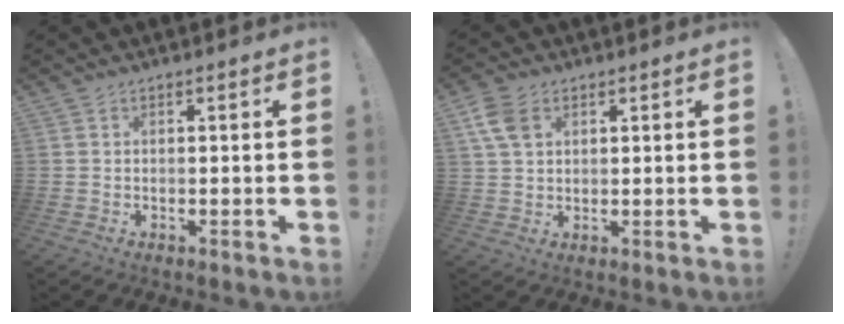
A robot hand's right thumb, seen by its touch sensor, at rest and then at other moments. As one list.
[{"total": 7.3, "force": [2.8, 5.0, 4.4], "torque": [-0.087, 0.003, 0.058]}]